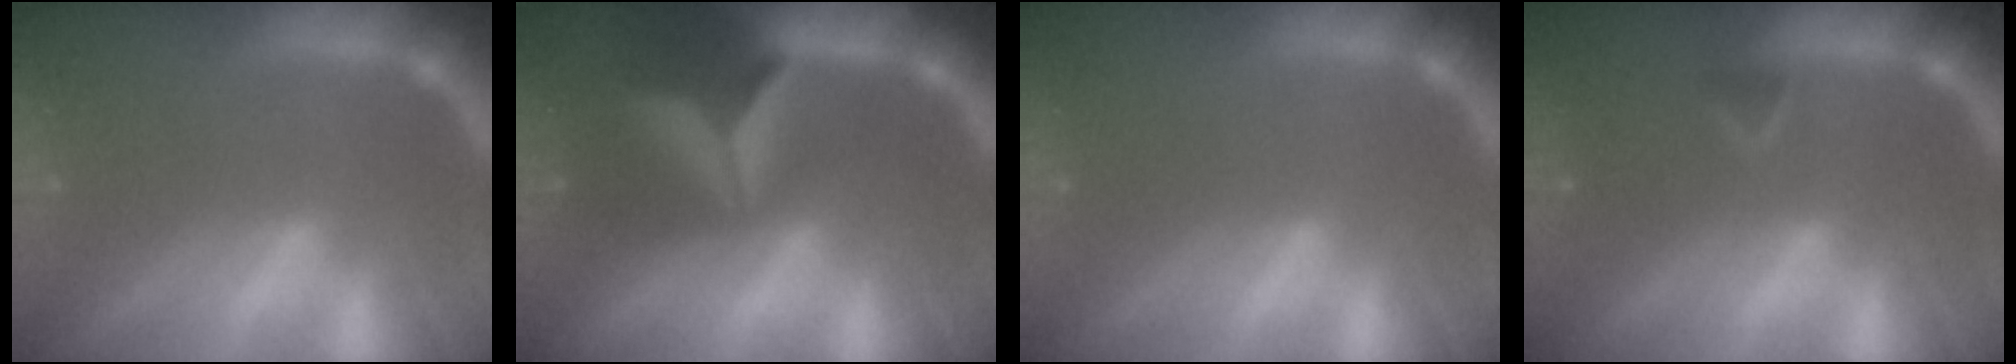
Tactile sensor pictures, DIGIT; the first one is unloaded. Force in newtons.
{"total": 7.9}
{"total": 0.0}
{"total": 1.4}